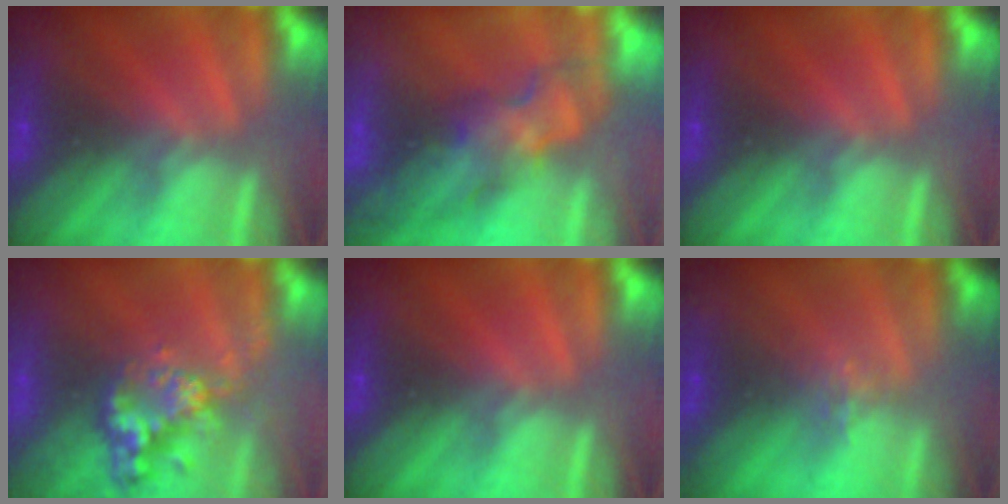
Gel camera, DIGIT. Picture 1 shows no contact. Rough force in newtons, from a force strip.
{"total": 3.6}
{"total": 0.0}
{"total": 10.8}
{"total": 0.0}
{"total": 1.6}